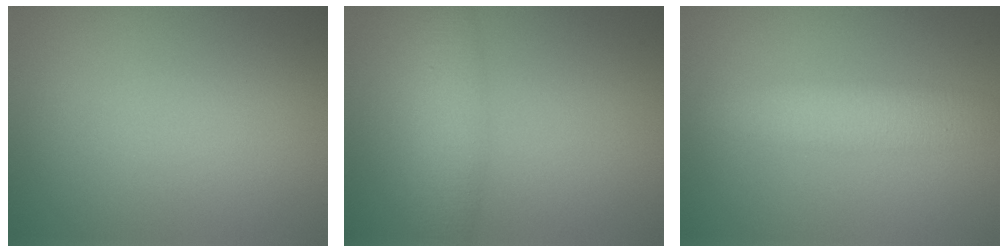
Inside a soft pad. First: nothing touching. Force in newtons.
{"total": 3.1, "press": 3.1, "slide": 0.0}
{"total": 3.5, "press": 3.5, "slide": 0.0}